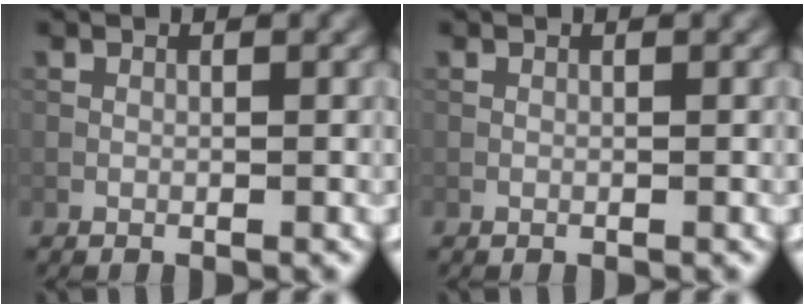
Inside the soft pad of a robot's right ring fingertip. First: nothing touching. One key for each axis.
{"total": 0.0}